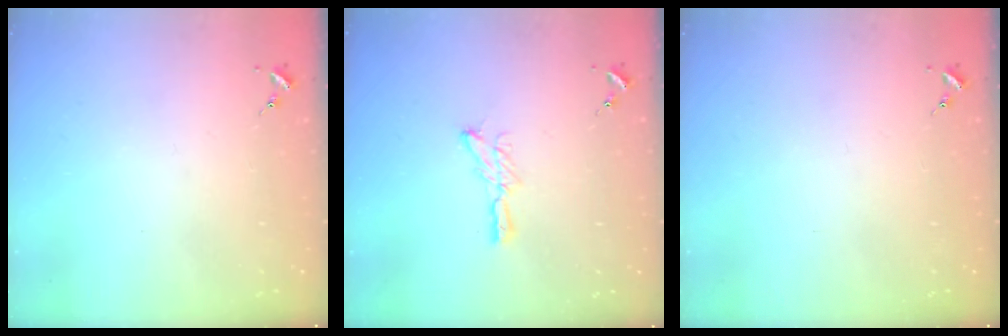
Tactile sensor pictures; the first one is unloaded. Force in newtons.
{"total": 6.6, "press": 6.6, "slide": 0.2}
{"total": 0.0}